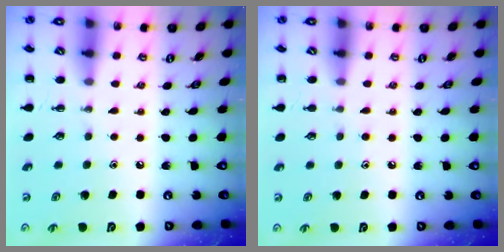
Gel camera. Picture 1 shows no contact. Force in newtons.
{"total": 5.2, "press": 4.9, "slide": 1.6}